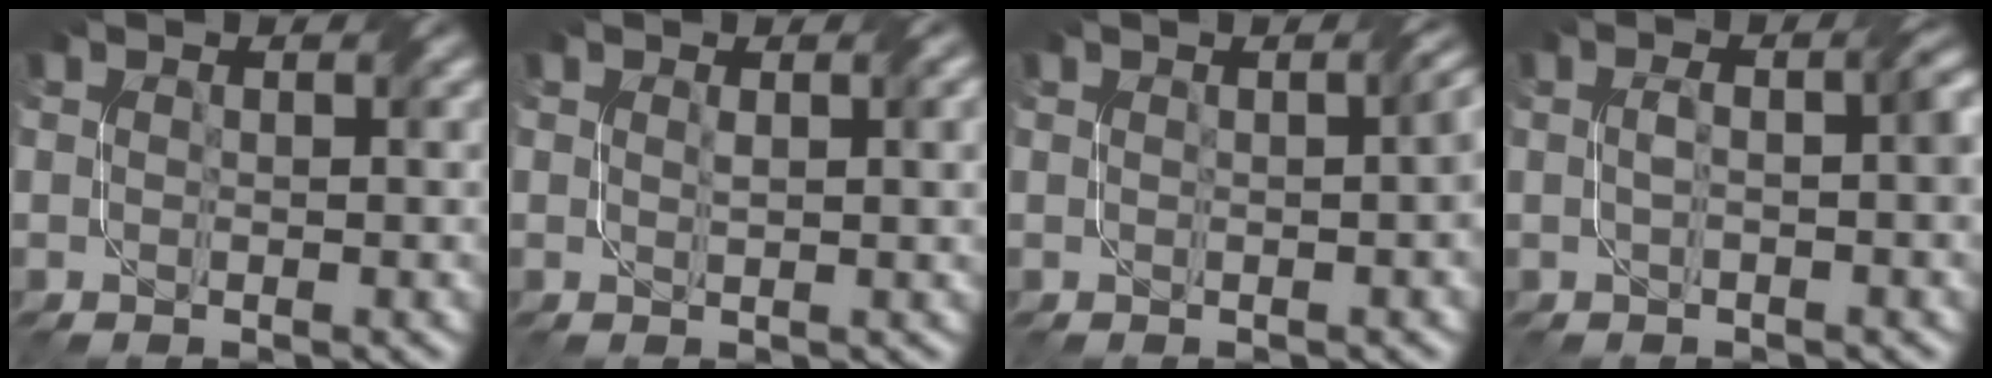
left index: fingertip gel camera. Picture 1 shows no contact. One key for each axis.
{"total": 2.1, "fx": 0.7, "fy": 0.6, "fz": 1.8, "tx": -0.026, "ty": 0.002, "tz": 0.015}
{"total": 3.1, "fx": 0.2, "fy": 1.2, "fz": 2.9, "tx": -0.014, "ty": 0.015, "tz": 0.003}
{"total": 3.5, "fx": 0.0, "fy": 1.1, "fz": 3.3, "tx": -0.057, "ty": 0.009, "tz": -0.001}